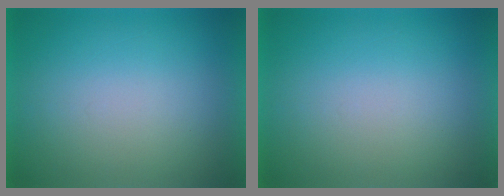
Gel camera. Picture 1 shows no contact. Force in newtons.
{"total": 0.0}